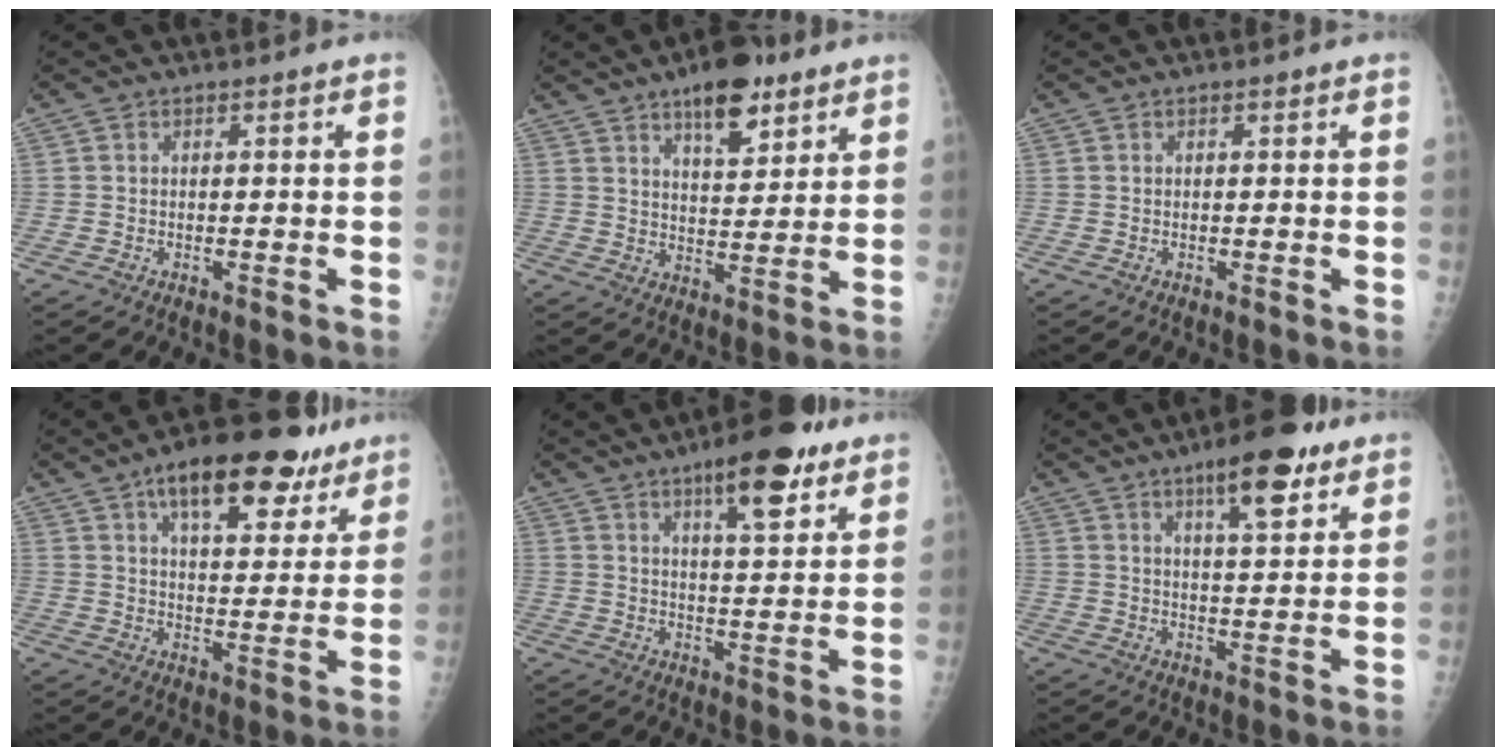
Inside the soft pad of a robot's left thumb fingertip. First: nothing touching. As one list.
[{"total": 9.9, "force": [6.2, 4.1, 6.6], "torque": [-0.077, -0.033, 0.094]}, {"total": 0.0}, {"total": 18.0, "force": [11.1, 7.8, 11.9], "torque": [-0.131, -0.028, 0.164]}, {"total": 12.4, "force": [7.5, 3.7, 9.2], "torque": [-0.111, -0.034, 0.108]}, {"total": 11.4, "force": [6.9, 3.3, 8.4], "torque": [-0.106, -0.032, 0.100]}]